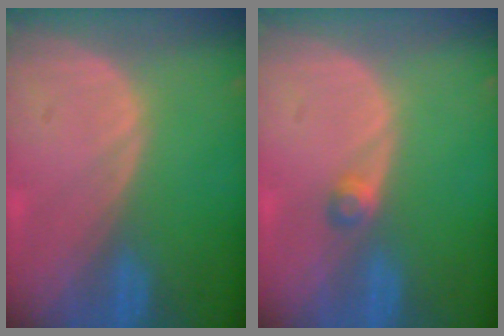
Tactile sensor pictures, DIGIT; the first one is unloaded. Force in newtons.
{"total": 1.8, "press": 1.6, "slide": 0.8}